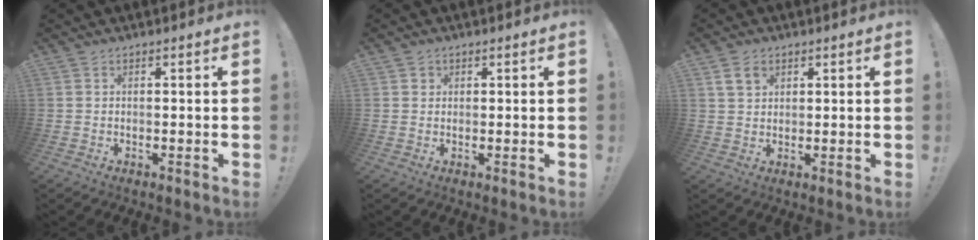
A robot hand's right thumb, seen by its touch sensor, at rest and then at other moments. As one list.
[{"total": 1.1, "force": [0.5, 0.9, 0.1], "torque": [0.000, 0.000, 0.009]}, {"total": 4.9, "force": [2.6, 3.5, 2.3], "torque": [-0.034, -0.004, 0.049]}]